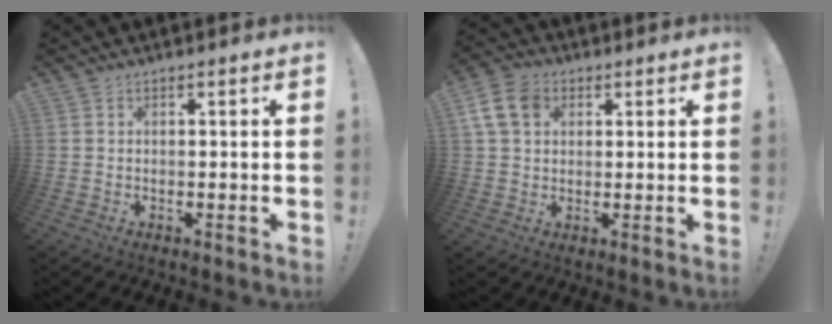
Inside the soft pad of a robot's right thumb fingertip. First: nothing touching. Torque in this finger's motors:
{"motor_torque": [0.63, 0.59, 0.63, 0.19, -0.01]}